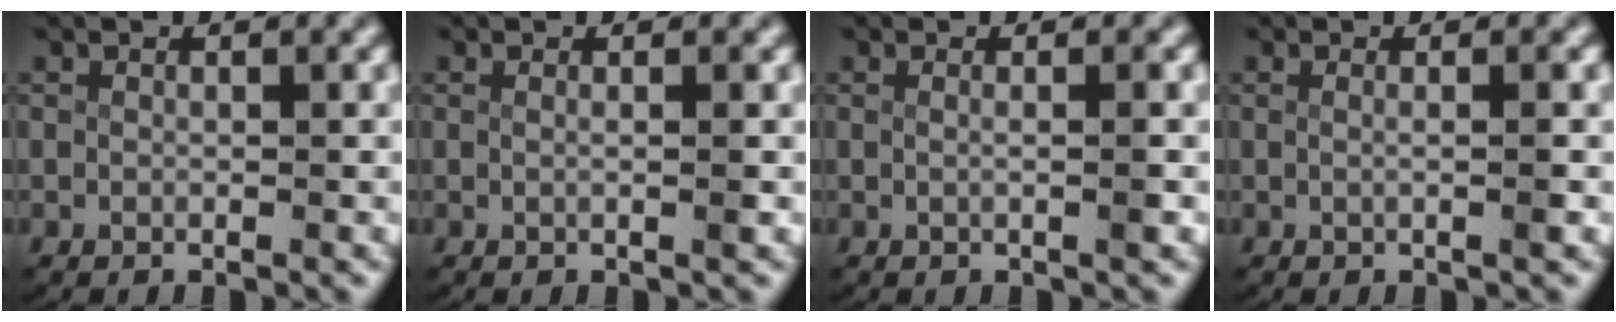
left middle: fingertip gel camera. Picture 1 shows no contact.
{"total": 1.1, "force": [0.0, -0.3, 1.0], "torque": [-0.018, -0.002, -0.001]}
{"total": 1.3, "force": [-0.2, -0.2, 1.3], "torque": [-0.023, -0.001, -0.005]}
{"total": 1.3, "force": [-0.2, -0.3, 1.3], "torque": [-0.022, -0.001, -0.004]}